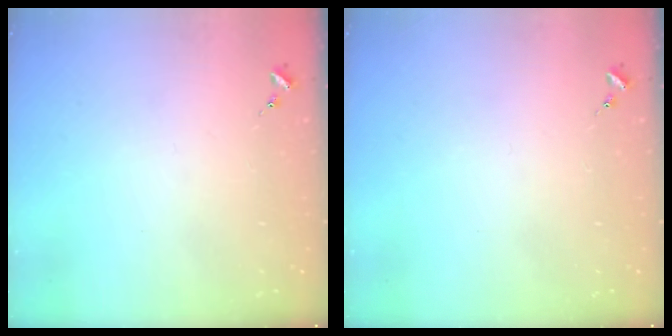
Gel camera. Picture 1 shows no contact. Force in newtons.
{"total": 0.0}